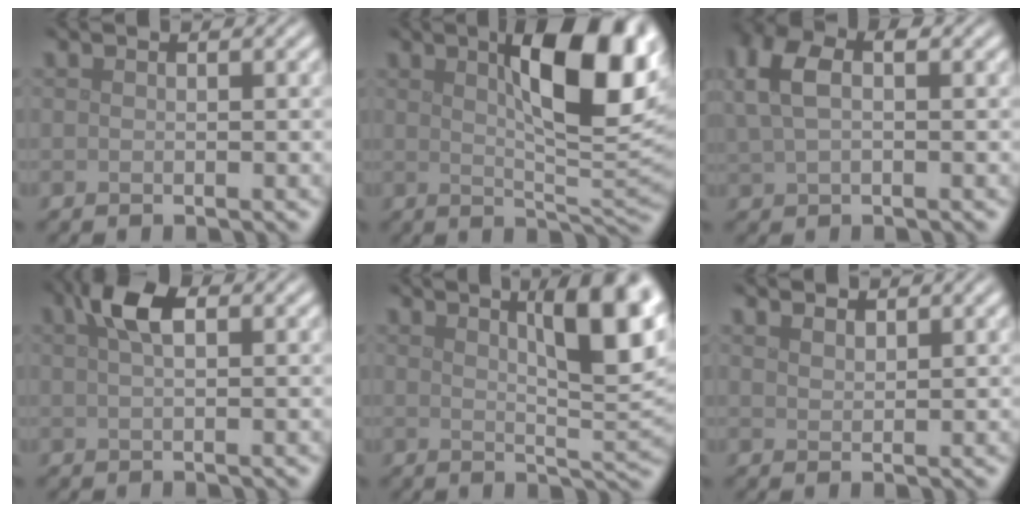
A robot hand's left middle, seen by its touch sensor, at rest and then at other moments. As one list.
[{"total": 11.5, "force": [3.8, 3.6, 10.3], "torque": [-0.148, 0.005, 0.059]}, {"total": 4.4, "force": [1.2, 2.7, 3.3], "torque": [-0.083, 0.010, 0.019]}, {"total": 3.3, "force": [1.3, 1.4, 2.6], "torque": [-0.053, 0.009, 0.020]}, {"total": 8.9, "force": [3.6, 2.3, 7.8], "torque": [-0.093, 0.011, 0.054]}, {"total": 1.5, "force": [1.4, 0.5, 0.4], "torque": [-0.010, -0.003, 0.027]}]